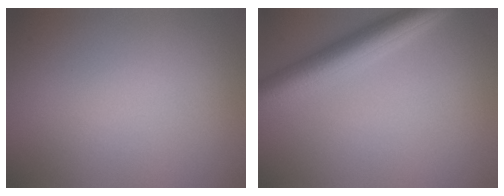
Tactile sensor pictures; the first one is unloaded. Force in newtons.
{"total": 5.4, "press": 5.4, "slide": 0.2}